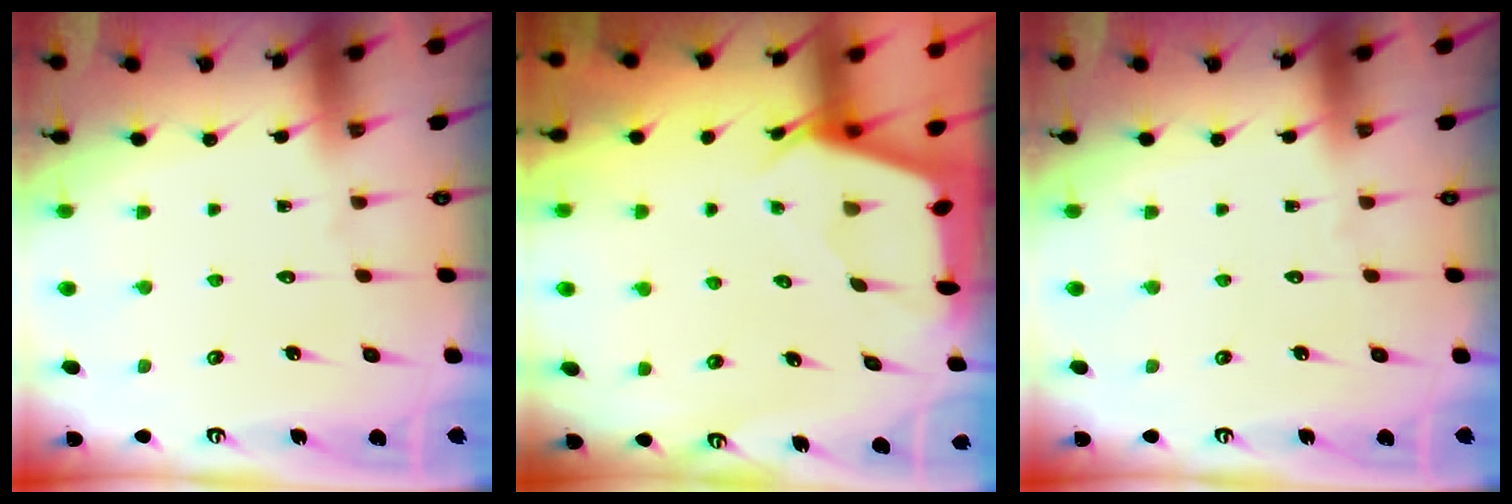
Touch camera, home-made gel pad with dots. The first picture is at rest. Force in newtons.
{"total": 3.5, "press": 3.5, "slide": 0.2}
{"total": 0.0}